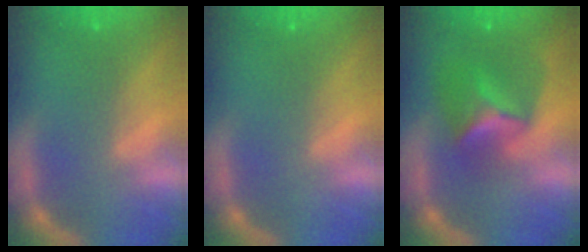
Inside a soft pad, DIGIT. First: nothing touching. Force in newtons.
{"total": 0.0}
{"total": 5.9}